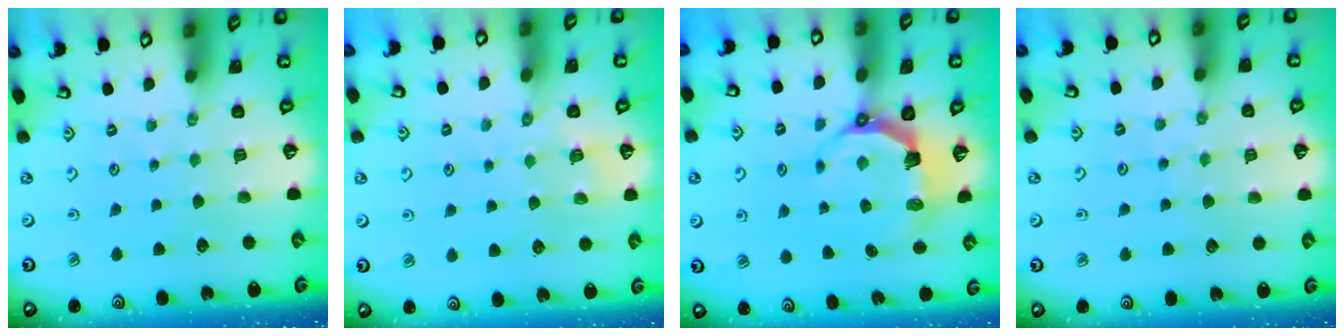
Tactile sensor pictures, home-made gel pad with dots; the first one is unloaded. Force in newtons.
{"total": 3.3, "press": 3.0, "slide": 1.5}
{"total": 6.0, "press": 4.3, "slide": 4.2}
{"total": 4.6, "press": 4.5, "slide": 0.6}